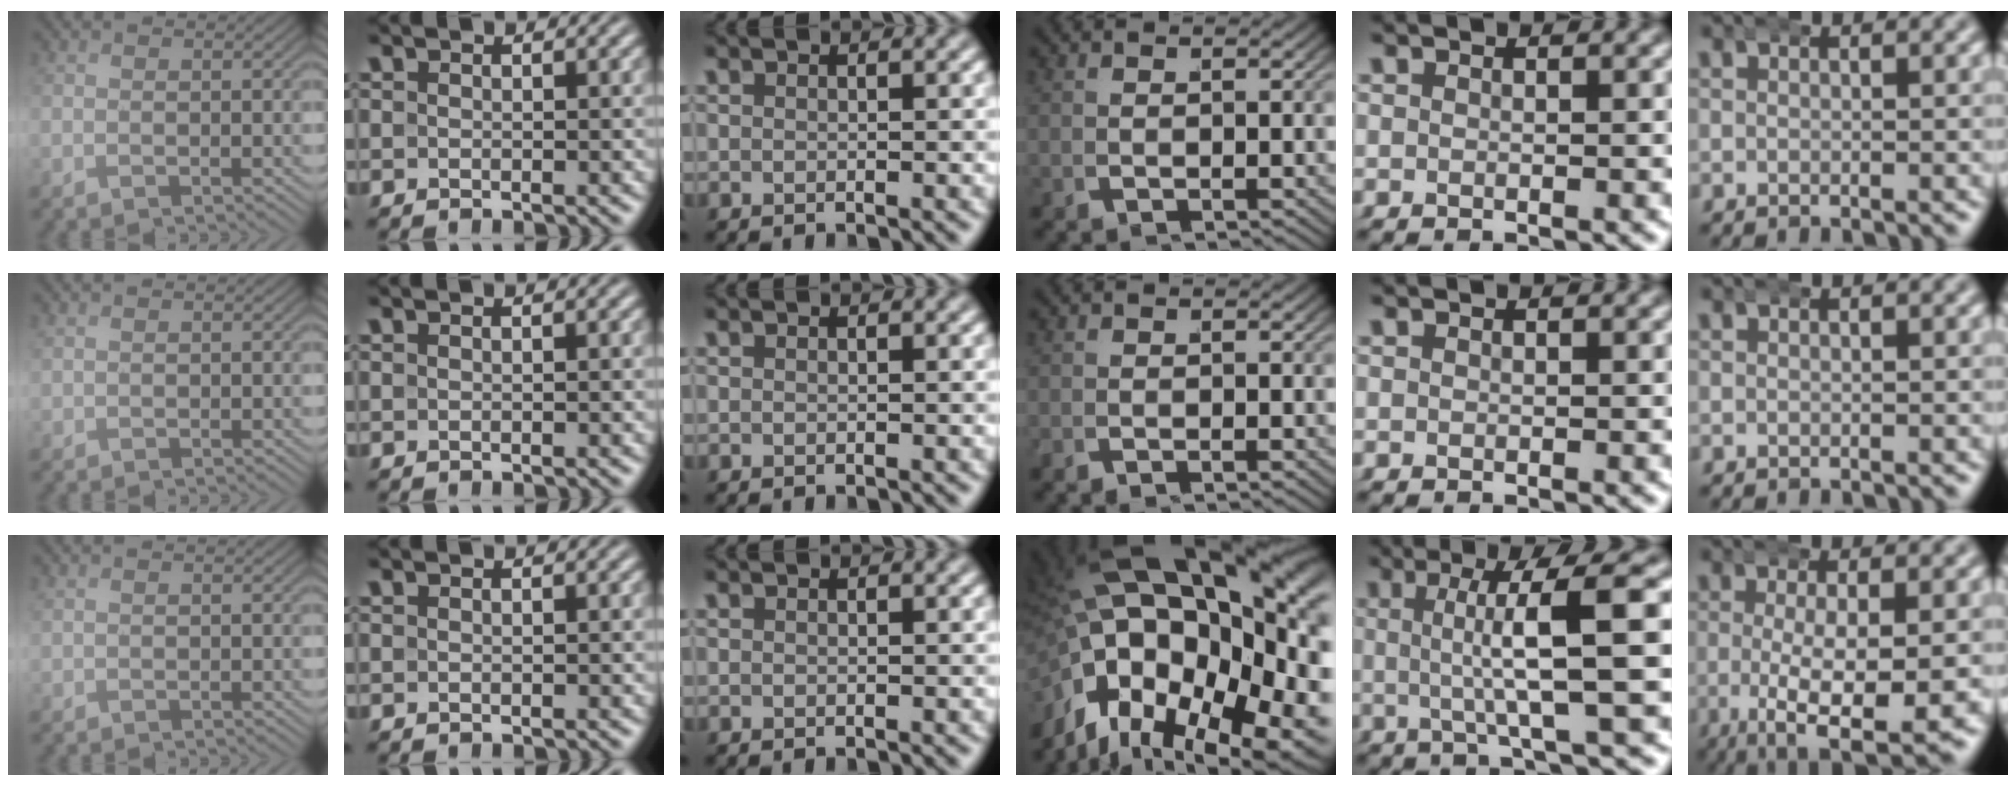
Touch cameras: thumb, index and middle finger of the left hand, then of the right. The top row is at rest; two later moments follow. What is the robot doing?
{"motion": "wrap", "object": "bandana"}